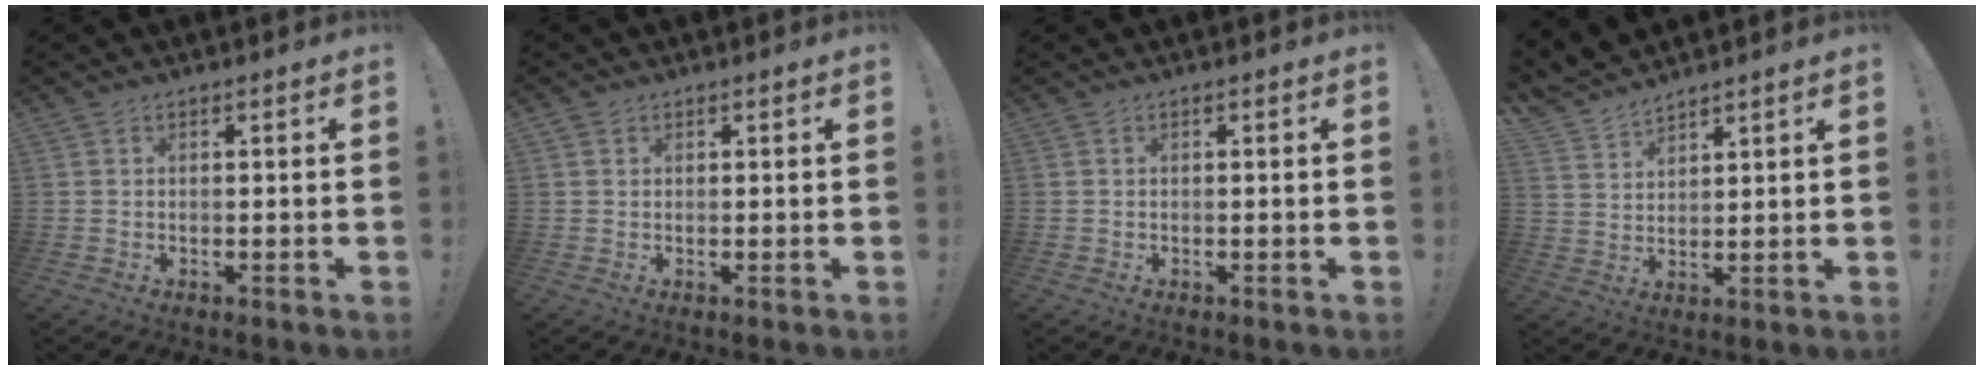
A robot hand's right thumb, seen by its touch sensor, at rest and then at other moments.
{"total": 0.7, "force": [0.4, 0.5, 0.1], "torque": [0.006, -0.002, 0.007]}
{"total": 0.0}
{"total": 6.3, "force": [5.9, 1.8, 1.3], "torque": [-0.038, -0.043, 0.114]}